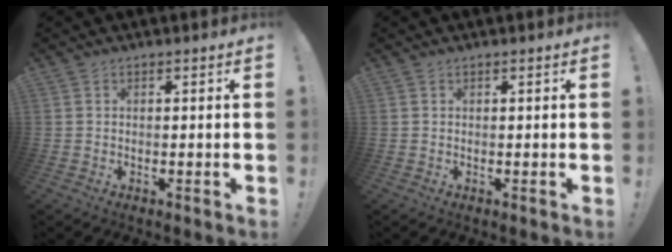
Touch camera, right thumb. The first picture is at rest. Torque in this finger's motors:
{"motor_torque": [-0.01, -0.01, 0.05, 0.04, 0.00]}